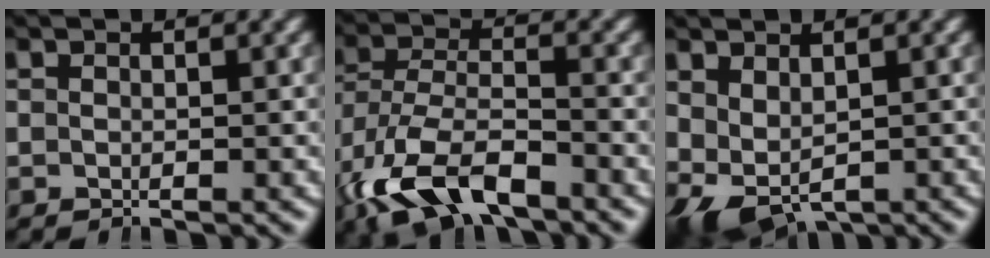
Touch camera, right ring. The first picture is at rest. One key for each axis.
{"total": 7.7, "fx": -3.3, "fy": 4.8, "fz": 5.1, "tx": -0.123, "ty": -0.048, "tz": -0.031}
{"total": 6.2, "fx": -2.9, "fy": 4.7, "fz": 2.8, "tx": -0.094, "ty": -0.046, "tz": -0.022}